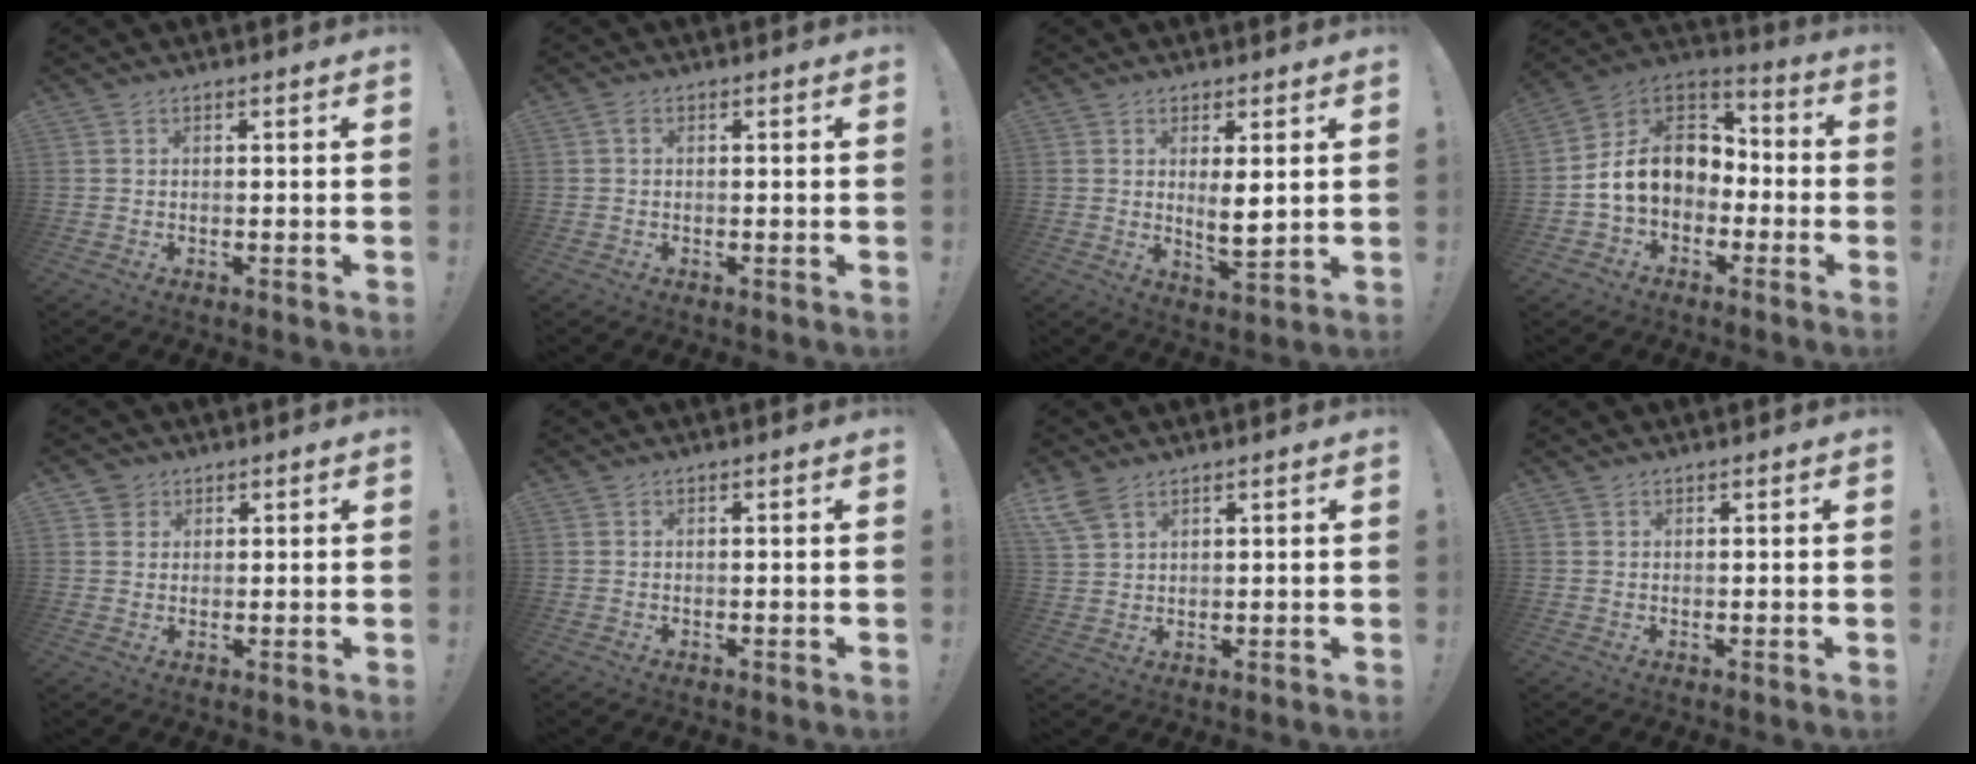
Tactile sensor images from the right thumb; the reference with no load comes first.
{"total": 1.0, "force": [0.0, 0.7, 0.7], "torque": [-0.007, 0.002, -0.002]}
{"total": 6.0, "force": [1.7, 1.7, 5.4], "torque": [-0.079, -0.024, 0.027]}
{"total": 14.9, "force": [0.9, 12.0, 8.8], "torque": [-0.135, 0.006, 0.029]}
{"total": 3.1, "force": [1.7, 2.6, 0.1], "torque": [0.002, -0.007, 0.030]}
{"total": 0.0}
{"total": 5.9, "force": [4.0, 2.9, 3.1], "torque": [-0.067, -0.018, 0.078]}
{"total": 0.5, "force": [0.5, 0.2, 0.0], "torque": [0.006, -0.003, 0.009]}